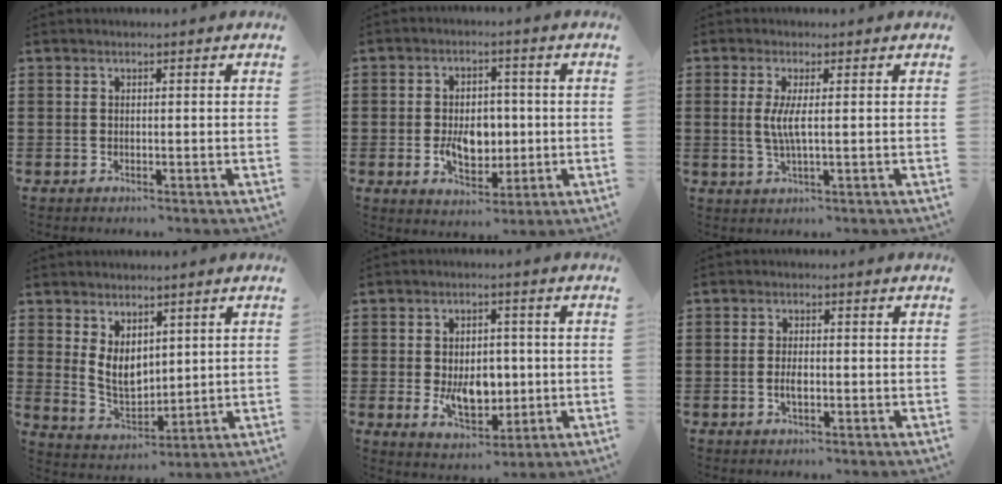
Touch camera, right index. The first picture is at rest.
{"total": 6.9, "force": [-0.9, 4.6, 5.0], "torque": [-0.092, -0.001, -0.023]}
{"total": 3.8, "force": [0.3, 0.3, 3.8], "torque": [-0.086, -0.011, -0.001]}
{"total": 6.2, "force": [2.2, 4.0, 4.1], "torque": [-0.088, -0.002, 0.041]}
{"total": 7.6, "force": [-0.8, 5.0, 5.6], "torque": [-0.093, -0.001, -0.019]}
{"total": 2.5, "force": [-0.6, 1.0, 2.2], "torque": [-0.048, -0.001, -0.013]}